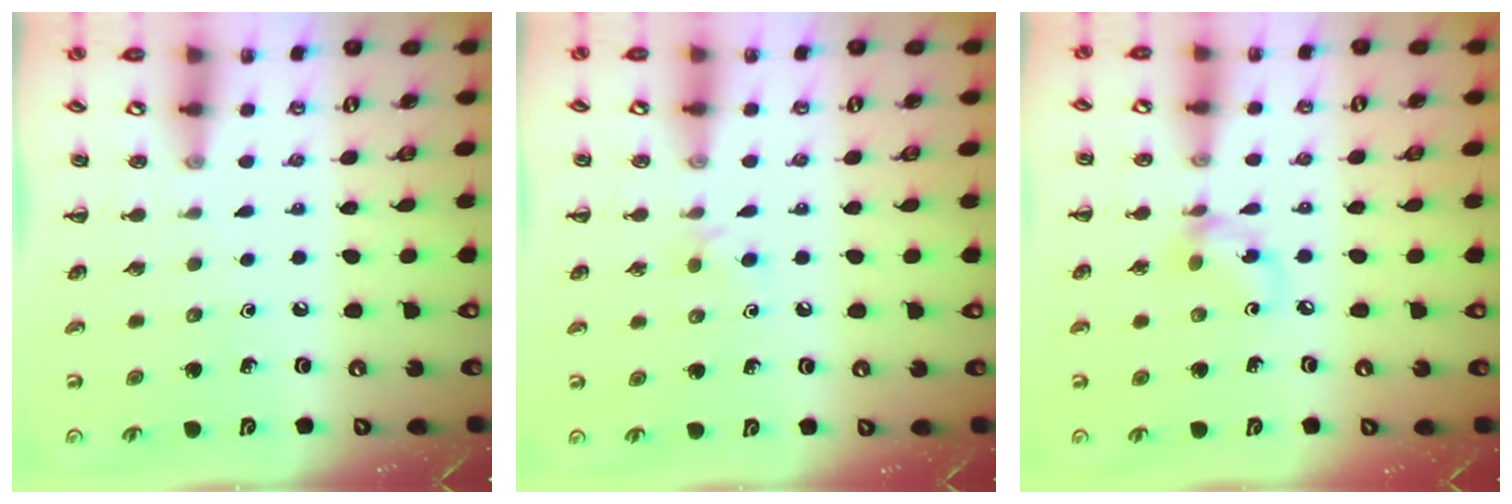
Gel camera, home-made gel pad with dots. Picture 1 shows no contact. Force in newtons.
{"total": 4.4, "press": 4.1, "slide": 1.6}
{"total": 6.8, "press": 6.7, "slide": 1.0}